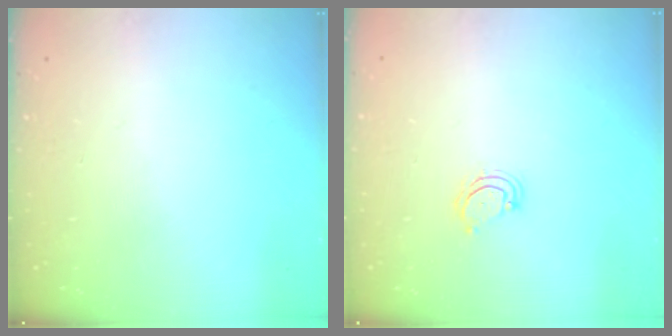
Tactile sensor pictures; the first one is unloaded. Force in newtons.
{"total": 4.4, "press": 4.3, "slide": 0.3}